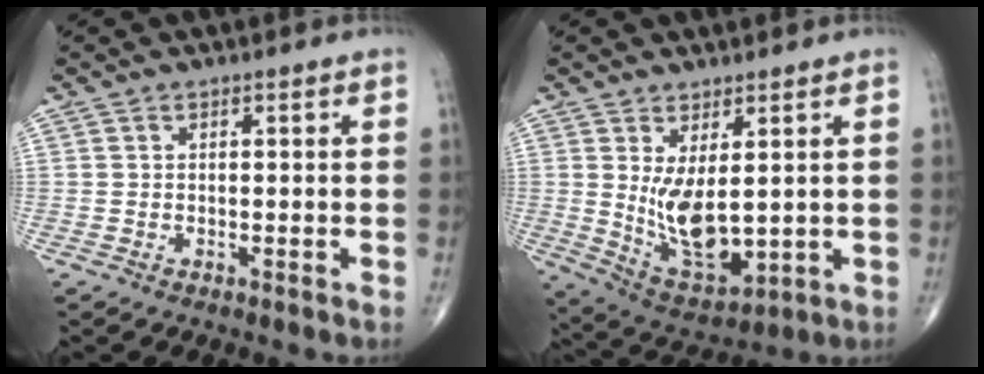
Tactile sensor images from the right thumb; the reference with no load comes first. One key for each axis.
{"total": 10.6, "fx": 1.2, "fy": 4.9, "fz": 9.4, "tx": -0.152, "ty": -0.028, "tz": 0.045}